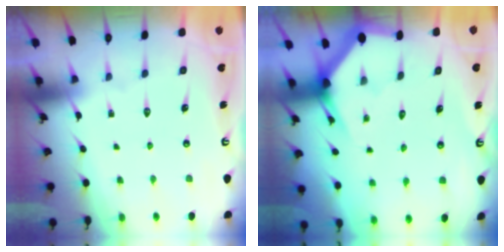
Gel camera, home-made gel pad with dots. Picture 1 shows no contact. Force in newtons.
{"total": 3.0, "press": 3.0, "slide": 0.0}